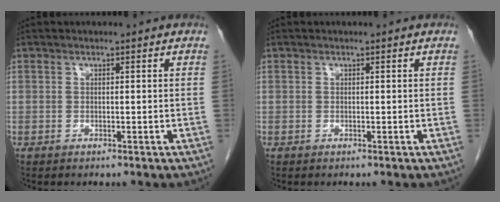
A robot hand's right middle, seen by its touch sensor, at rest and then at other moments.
{"total": 0.0}